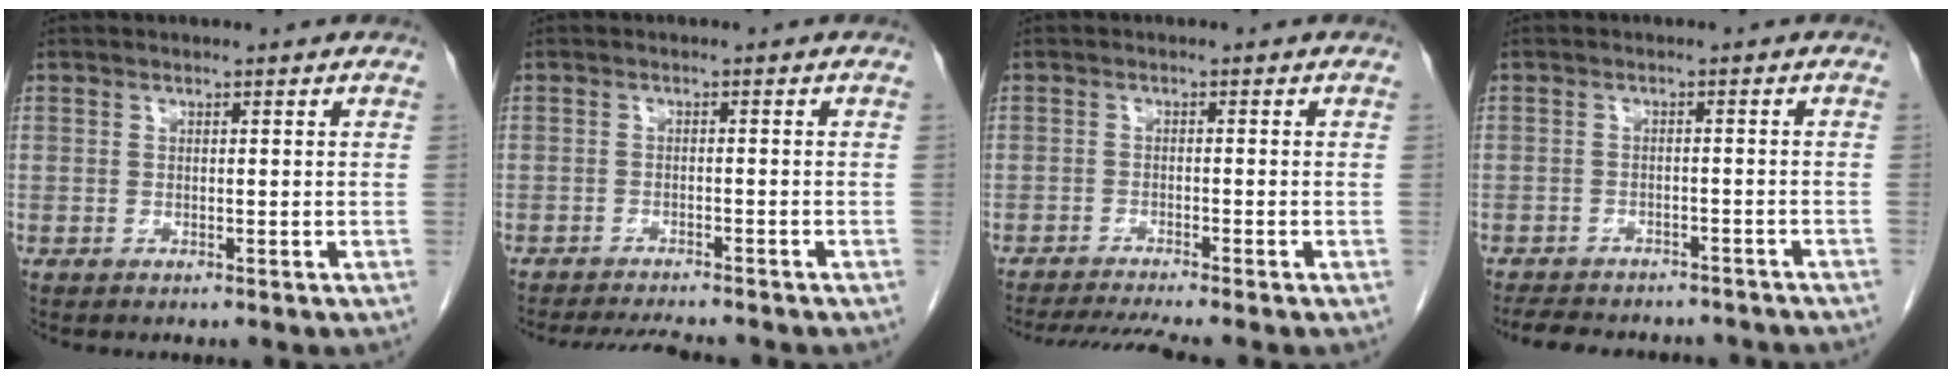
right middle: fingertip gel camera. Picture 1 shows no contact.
{"total": 6.8, "force": [-6.3, 0.5, 2.6], "torque": [-0.037, -0.016, -0.093]}
{"total": 6.3, "force": [-5.5, -1.1, 2.8], "torque": [-0.044, -0.020, -0.090]}
{"total": 14.0, "force": [-12.4, 4.2, 5.1], "torque": [-0.103, -0.001, -0.148]}